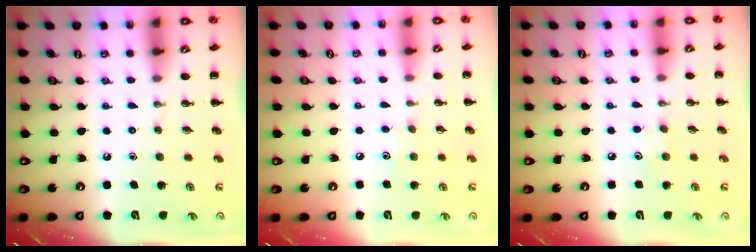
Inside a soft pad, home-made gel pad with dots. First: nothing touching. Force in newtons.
{"total": 3.6, "press": 3.5, "slide": 0.8}
{"total": 5.1, "press": 4.9, "slide": 1.5}